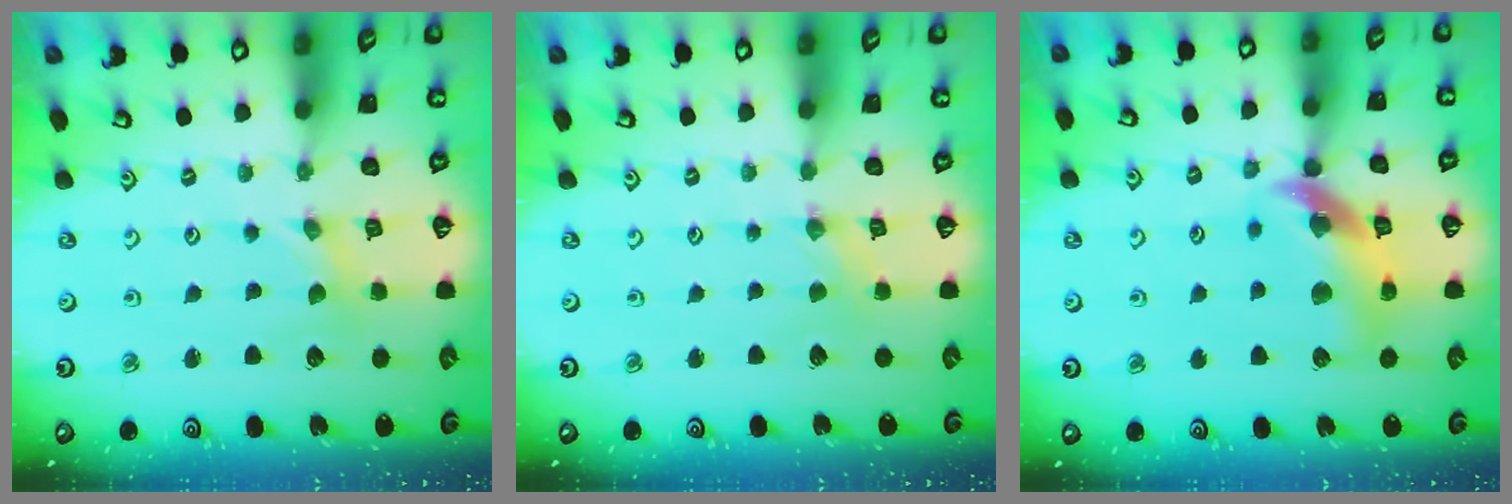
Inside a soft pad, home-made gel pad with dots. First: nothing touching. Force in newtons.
{"total": 1.3, "press": 1.3, "slide": 0.2}
{"total": 14.4, "press": 14.3, "slide": 2.0}